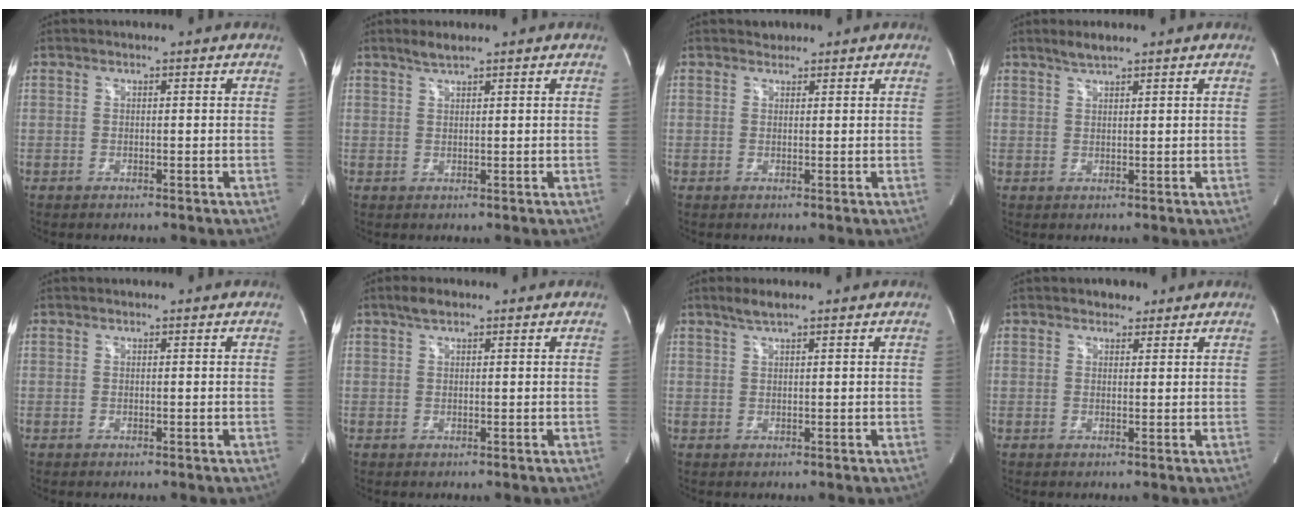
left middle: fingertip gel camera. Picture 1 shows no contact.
{"total": 1.7, "force": [1.5, 0.0, 0.9], "torque": [-0.022, 0.004, 0.032]}
{"total": 1.1, "force": [0.9, 0.6, -0.1], "torque": [-0.001, 0.005, 0.011]}
{"total": 2.1, "force": [1.9, 0.2, 1.1], "torque": [-0.028, 0.005, 0.037]}
{"total": 0.0}
{"total": 2.1, "force": [1.5, 0.8, 1.3], "torque": [-0.029, 0.011, 0.028]}
{"total": 2.2, "force": [1.7, 0.1, 1.4], "torque": [-0.033, 0.005, 0.034]}
{"total": 2.2, "force": [1.6, 1.4, 0.6], "torque": [-0.009, 0.005, 0.022]}